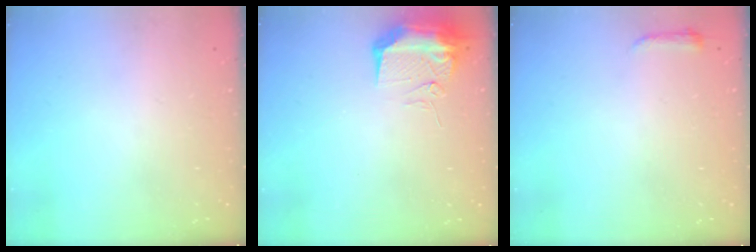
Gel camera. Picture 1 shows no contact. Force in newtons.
{"total": 16.8, "press": 12.6, "slide": 11.1}
{"total": 3.0, "press": 2.9, "slide": 0.6}